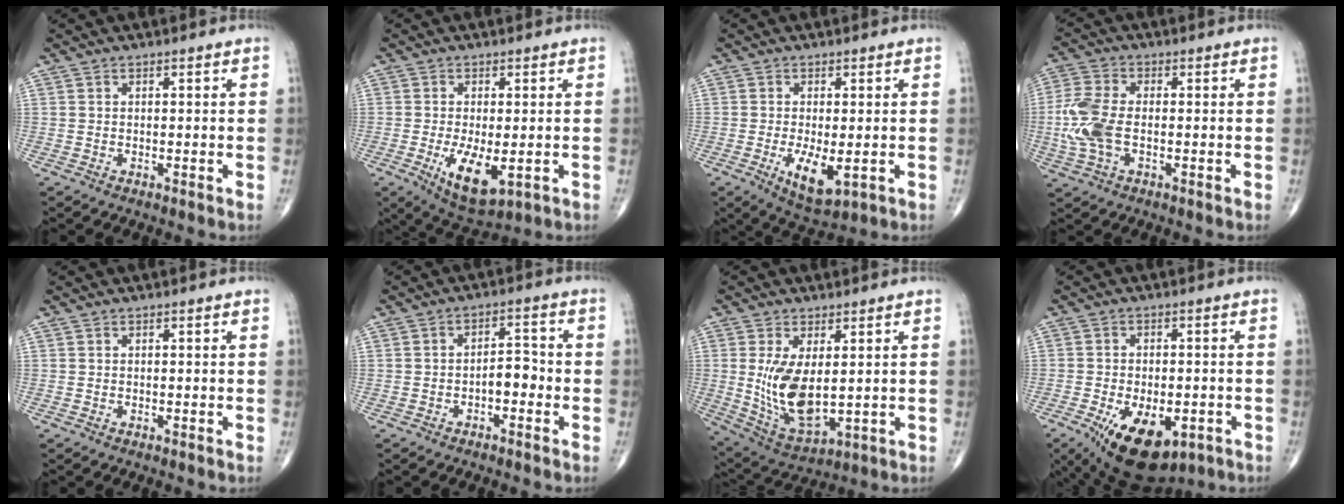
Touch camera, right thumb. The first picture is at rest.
{"total": 8.5, "force": [-2.1, 3.5, 7.5], "torque": [-0.127, -0.021, -0.024]}
{"total": 6.8, "force": [-1.6, 2.6, 6.1], "torque": [-0.105, -0.019, -0.017]}
{"total": 9.1, "force": [-1.3, 5.0, 7.5], "torque": [-0.187, 0.010, -0.030]}
{"total": 0.0}
{"total": 4.2, "force": [-1.6, 2.2, 3.2], "torque": [-0.032, 0.021, -0.030]}
{"total": 11.9, "force": [0.9, 5.8, 10.3], "torque": [-0.189, -0.022, 0.037]}
{"total": 13.6, "force": [-6.2, 6.9, 9.9], "torque": [-0.157, 0.002, -0.080]}